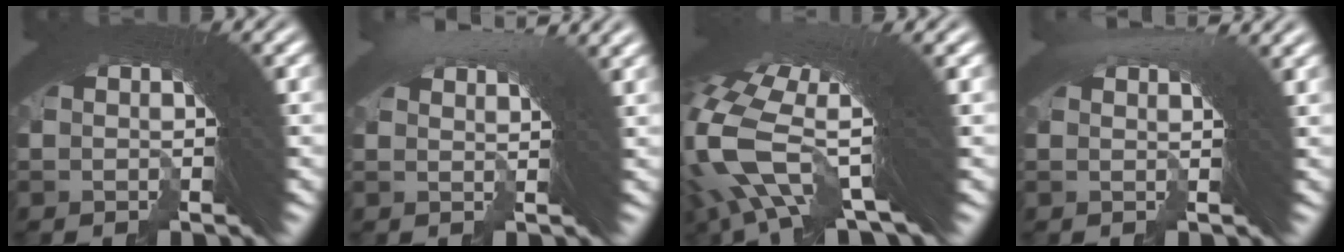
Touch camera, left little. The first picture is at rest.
{"total": 3.2, "force": [2.8, -0.9, 1.3], "torque": [-0.005, 0.021, 0.040]}
{"total": 10.3, "force": [0.7, 4.8, 9.1], "torque": [-0.163, 0.002, 0.007]}
{"total": 2.4, "force": [1.9, -0.4, 1.3], "torque": [-0.005, 0.023, 0.023]}